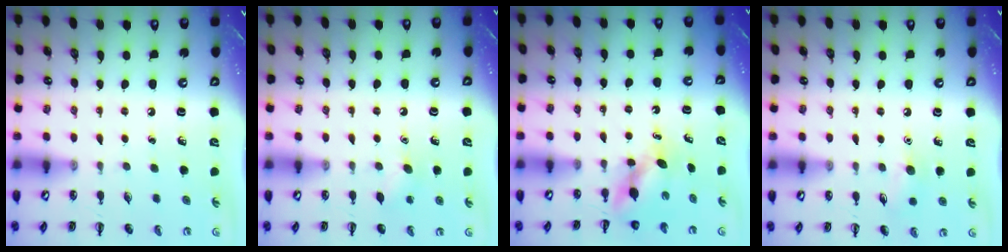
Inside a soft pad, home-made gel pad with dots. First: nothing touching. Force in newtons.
{"total": 3.8, "press": 3.7, "slide": 0.8}
{"total": 5.0, "press": 5.0, "slide": 0.3}
{"total": 7.0, "press": 6.8, "slide": 1.8}